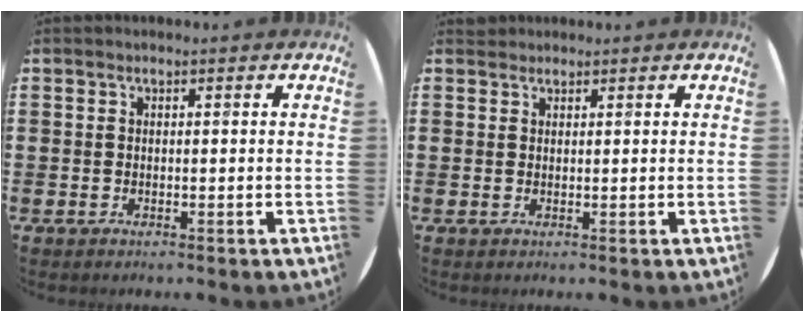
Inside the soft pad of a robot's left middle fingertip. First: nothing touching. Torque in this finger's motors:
{"motor_torque": [-0.07, 0.08, -0.05, -0.01]}